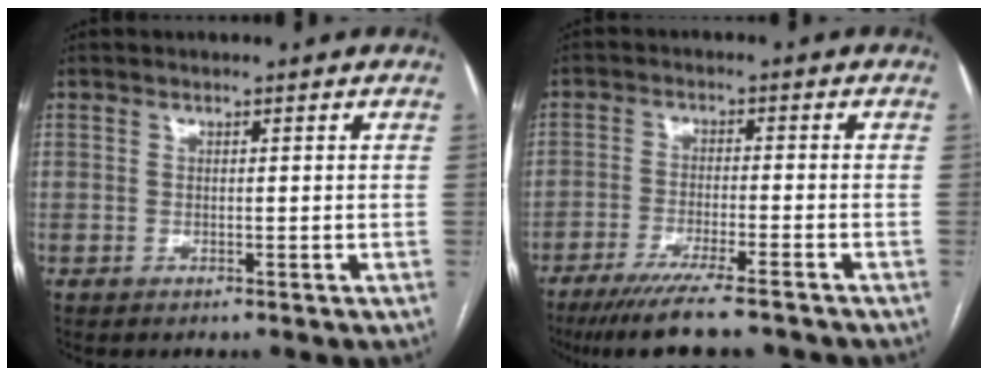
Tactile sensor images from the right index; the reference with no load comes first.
{"total": 11.1, "force": [-8.9, 0.6, 6.6], "torque": [-0.101, -0.026, -0.139]}